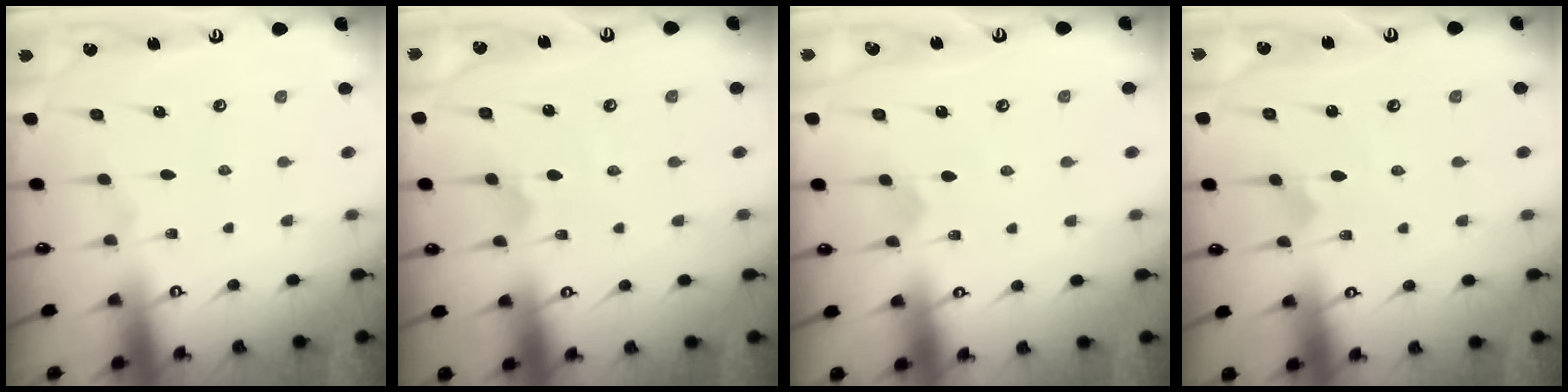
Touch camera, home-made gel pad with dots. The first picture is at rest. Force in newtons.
{"total": 2.5, "press": 2.5, "slide": 0.1}
{"total": 2.4, "press": 2.4, "slide": 0.3}
{"total": 1.9, "press": 1.9, "slide": 0.1}